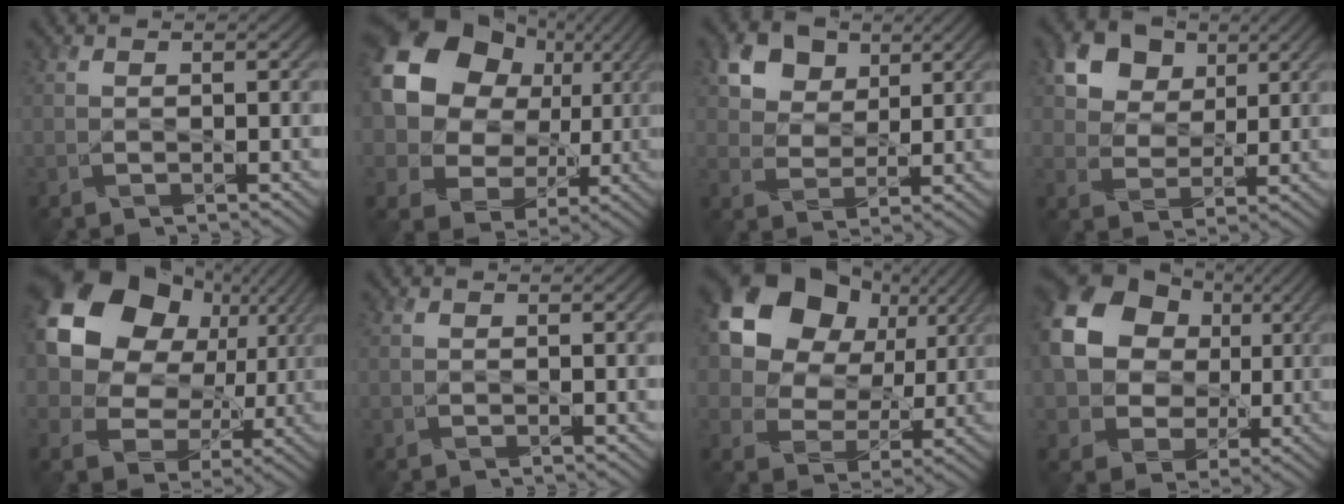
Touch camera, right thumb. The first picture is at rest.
{"total": 16.0, "force": [3.5, 13.2, 8.3], "torque": [-0.198, 0.017, 0.057]}
{"total": 7.2, "force": [3.8, 5.1, 3.4], "torque": [-0.087, -0.006, 0.069]}
{"total": 9.0, "force": [4.8, 6.3, 4.2], "torque": [-0.111, -0.002, 0.092]}
{"total": 17.7, "force": [4.4, 14.0, 9.9], "torque": [-0.220, 0.010, 0.084]}
{"total": 0.0}
{"total": 15.8, "force": [6.4, 11.9, 8.1], "torque": [-0.194, 0.036, 0.117]}
{"total": 16.3, "force": [2.9, 13.4, 8.7], "torque": [-0.219, 0.019, 0.051]}